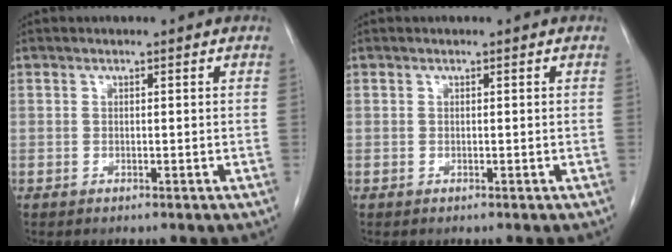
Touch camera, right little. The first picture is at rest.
{"total": 0.0}